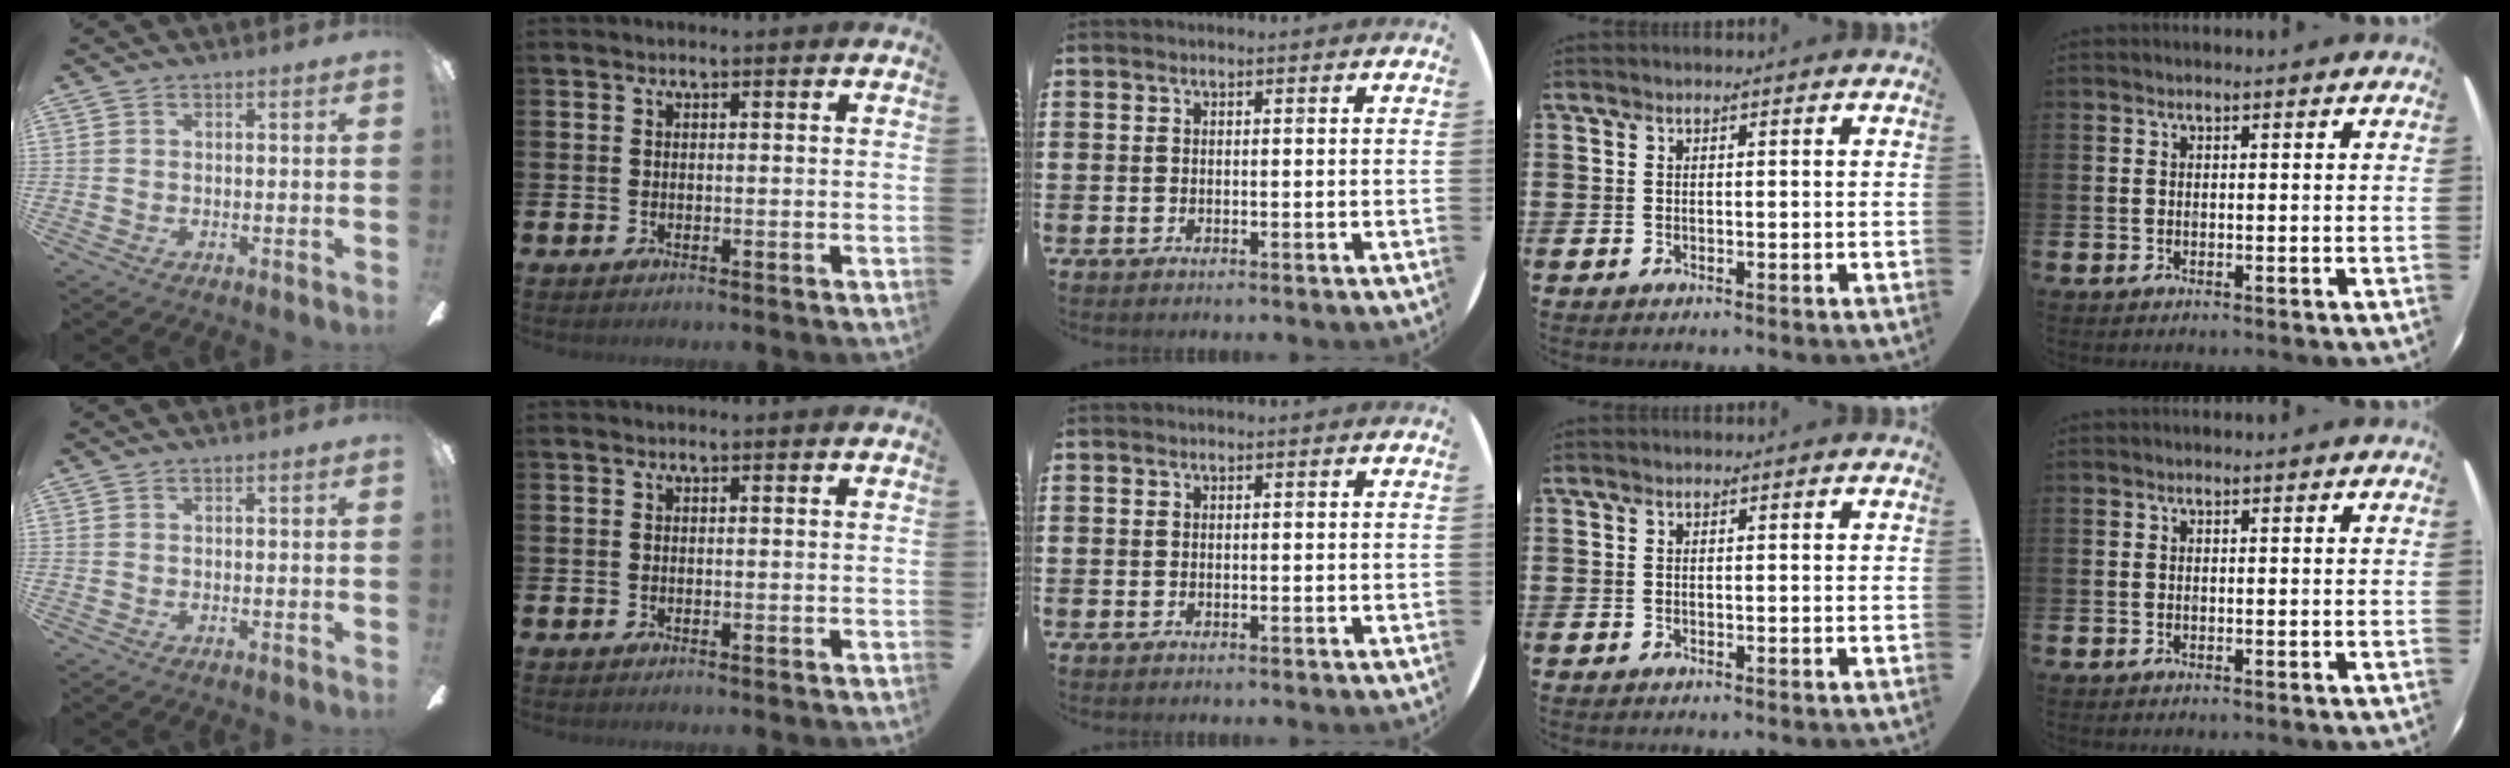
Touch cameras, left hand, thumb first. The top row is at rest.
{}